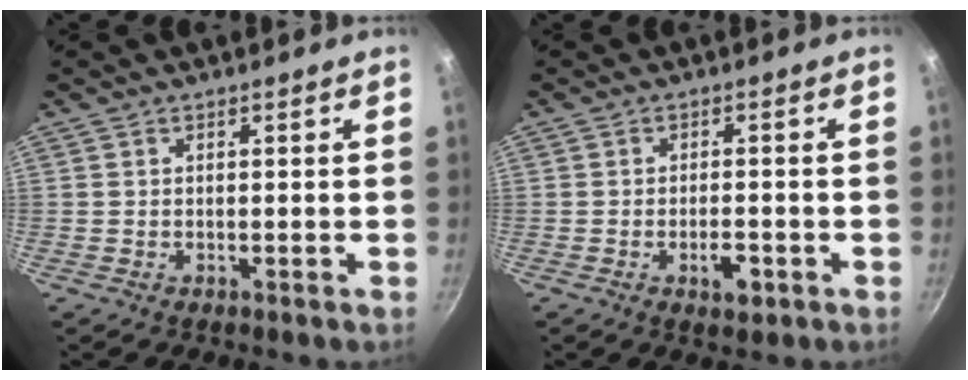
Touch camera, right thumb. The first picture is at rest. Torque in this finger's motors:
{"motor_torque": [-0.29, 0.03, 0.15, 0.36, 0.12]}